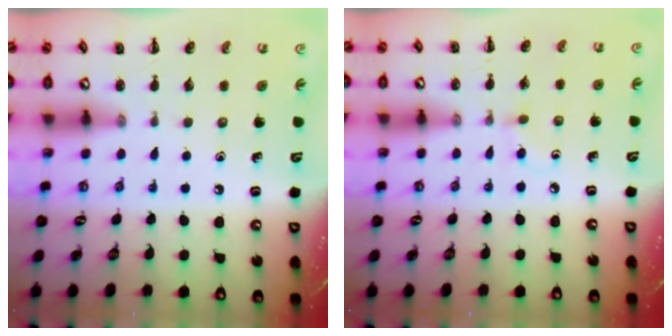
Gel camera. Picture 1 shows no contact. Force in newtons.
{"total": 3.9, "press": 3.5, "slide": 1.5}